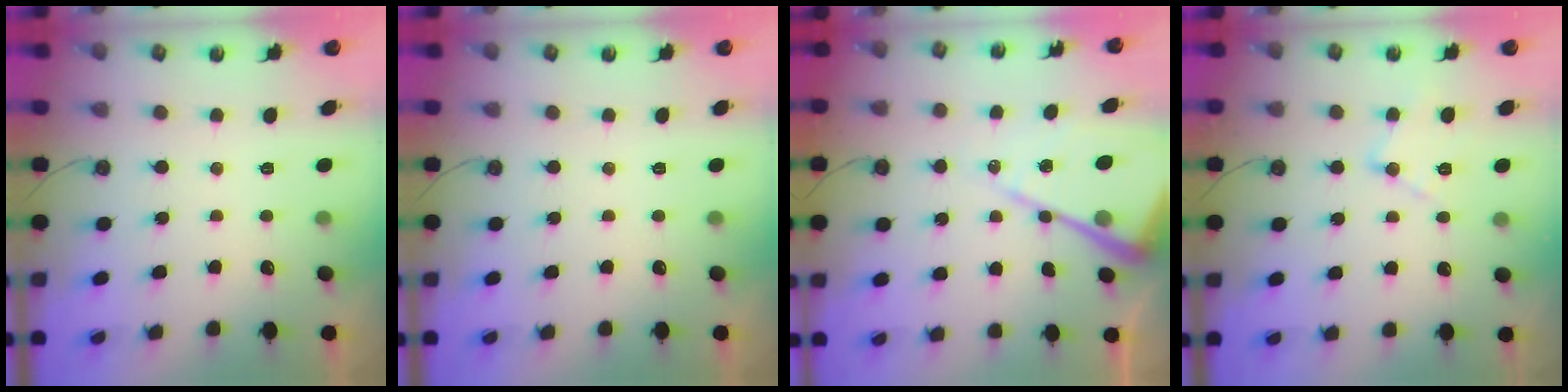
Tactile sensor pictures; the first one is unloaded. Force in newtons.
{"total": 0.0}
{"total": 17.2, "press": 17.1, "slide": 1.7}
{"total": 11.2, "press": 11.1, "slide": 0.8}